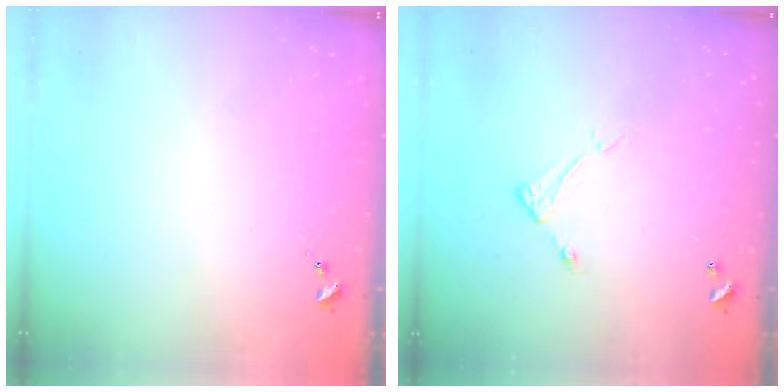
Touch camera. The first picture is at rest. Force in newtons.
{"total": 4.9, "press": 4.8, "slide": 0.3}